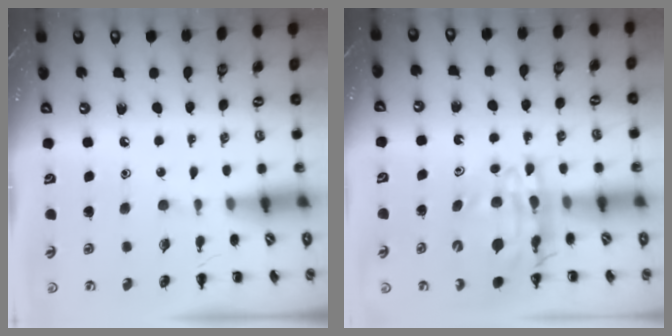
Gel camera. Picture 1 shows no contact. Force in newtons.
{"total": 14.2, "press": 13.6, "slide": 3.8}